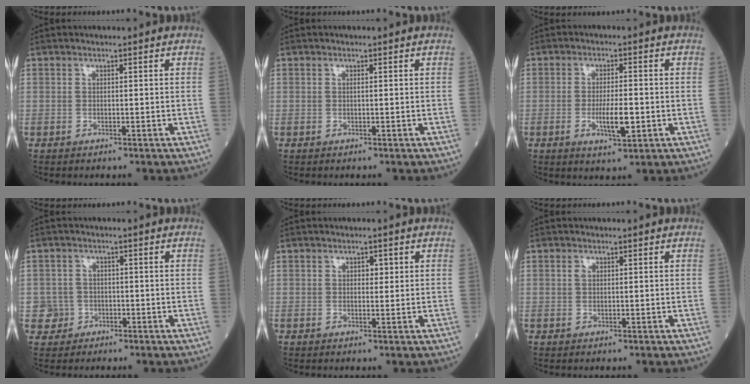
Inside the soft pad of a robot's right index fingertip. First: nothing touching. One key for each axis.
{"total": 0.0}
{"total": 5.2, "fx": -1.2, "fy": 1.1, "fz": 4.9, "tx": -0.091, "ty": -0.005, "tz": -0.016}
{"total": 2.9, "fx": -1.0, "fy": 2.6, "fz": -0.4, "tx": 0.015, "ty": 0.013, "tz": -0.021}
{"total": 1.3, "fx": 0.4, "fy": 0.8, "fz": 0.8, "tx": -0.007, "ty": 0.001, "tz": 0.004}
{"total": 0.6, "fx": 0.2, "fy": 0.5, "fz": 0.4, "tx": -0.009, "ty": 0.002, "tz": 0.004}